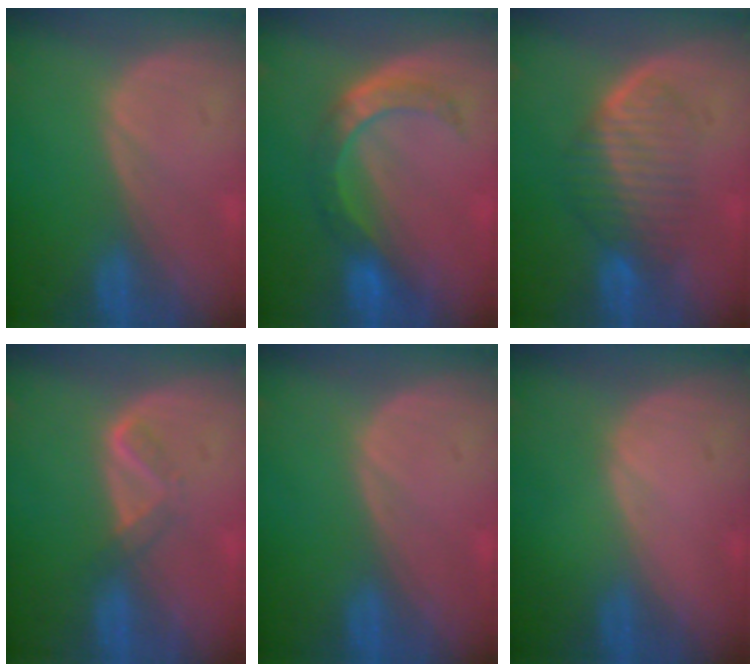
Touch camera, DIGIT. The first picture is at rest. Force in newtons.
{"total": 6.0, "press": 5.9, "slide": 0.4}
{"total": 6.3, "press": 6.2, "slide": 1.2}
{"total": 2.4, "press": 2.4, "slide": 0.7}
{"total": 0.0}
{"total": 0.0}